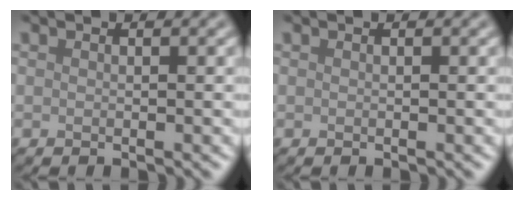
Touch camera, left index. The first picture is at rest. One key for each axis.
{"total": 0.0}